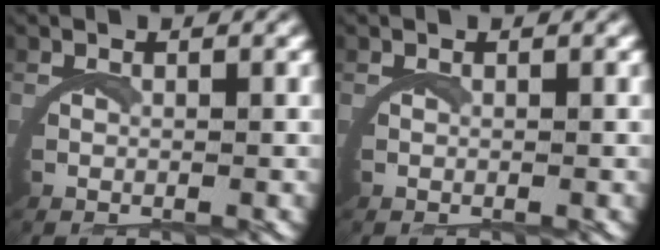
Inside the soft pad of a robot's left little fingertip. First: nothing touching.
{"total": 0.0}